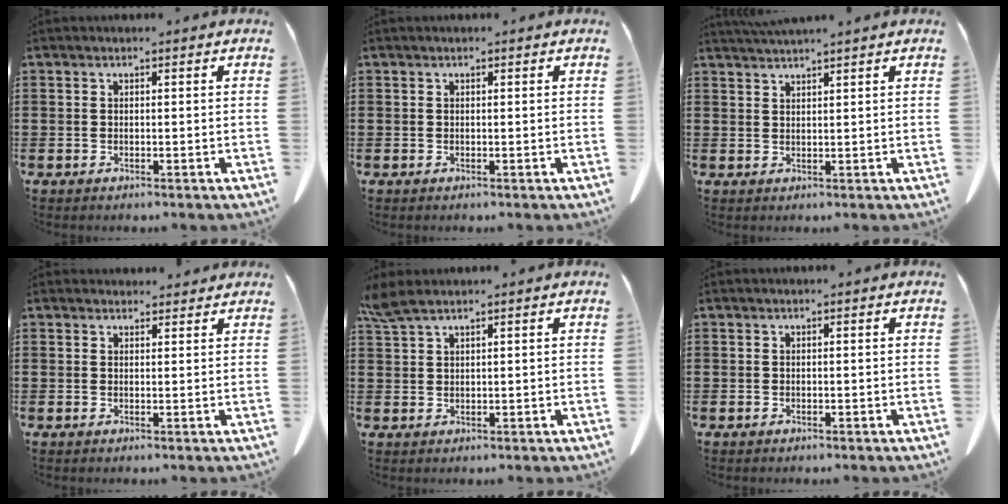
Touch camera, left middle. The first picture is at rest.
{"total": 0.0}
{"total": 1.8, "force": [1.7, -0.3, 0.2], "torque": [-0.009, -0.001, 0.034]}
{"total": 1.6, "force": [1.6, 0.5, 0.1], "torque": [0.002, 0.001, 0.029]}
{"total": 3.0, "force": [2.3, 0.5, 1.9], "torque": [-0.044, -0.002, 0.045]}
{"total": 0.0}